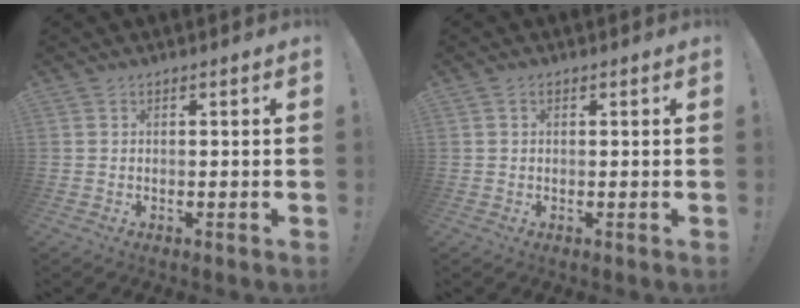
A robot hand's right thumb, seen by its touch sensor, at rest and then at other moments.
{"total": 0.8, "force": [0.3, 0.6, 0.4], "torque": [-0.001, -0.001, 0.003]}